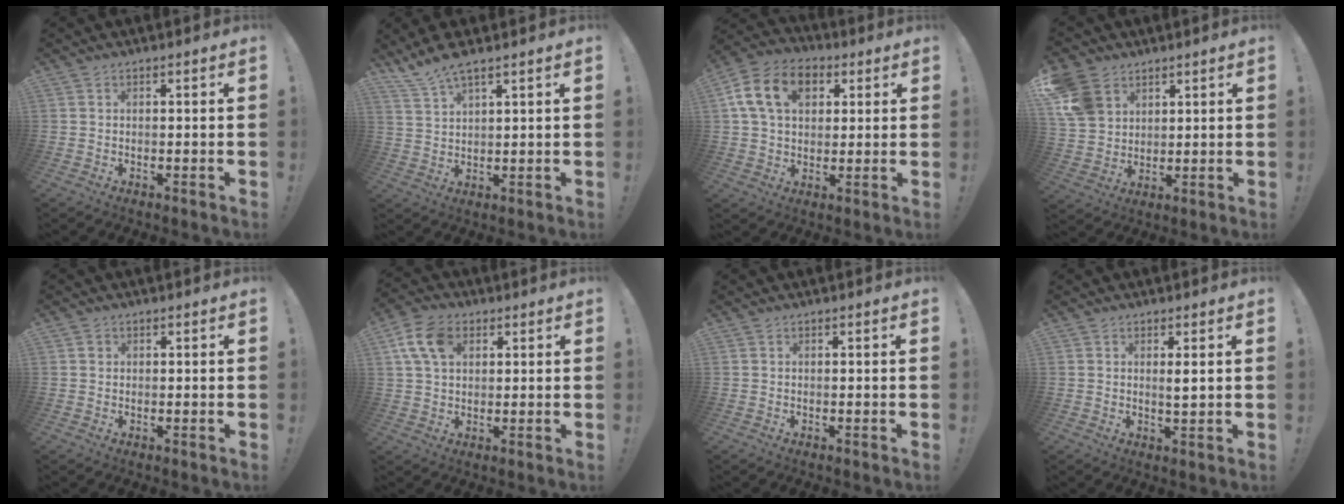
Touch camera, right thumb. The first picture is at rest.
{"total": 6.5, "force": [5.4, 1.0, 3.4], "torque": [-0.074, -0.027, 0.102]}
{"total": 14.9, "force": [5.0, 10.6, 9.2], "torque": [-0.152, -0.004, 0.095]}
{"total": 10.8, "force": [5.8, 8.1, 4.1], "torque": [-0.078, -0.027, 0.119]}
{"total": 1.0, "force": [0.3, 0.9, 0.2], "torque": [0.000, 0.002, 0.005]}
{"total": 10.8, "force": [3.8, 7.2, 7.0], "torque": [-0.141, 0.007, 0.074]}
{"total": 0.0}
{"total": 2.5, "force": [0.8, 0.2, 2.3], "torque": [-0.024, -0.014, 0.009]}